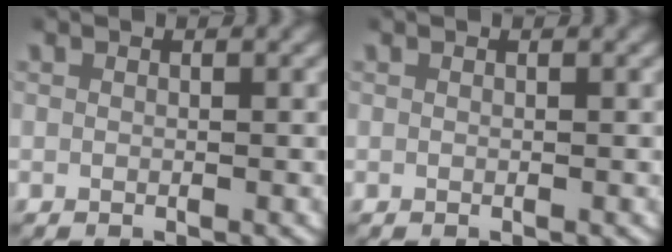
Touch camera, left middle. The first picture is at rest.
{"total": 0.0}